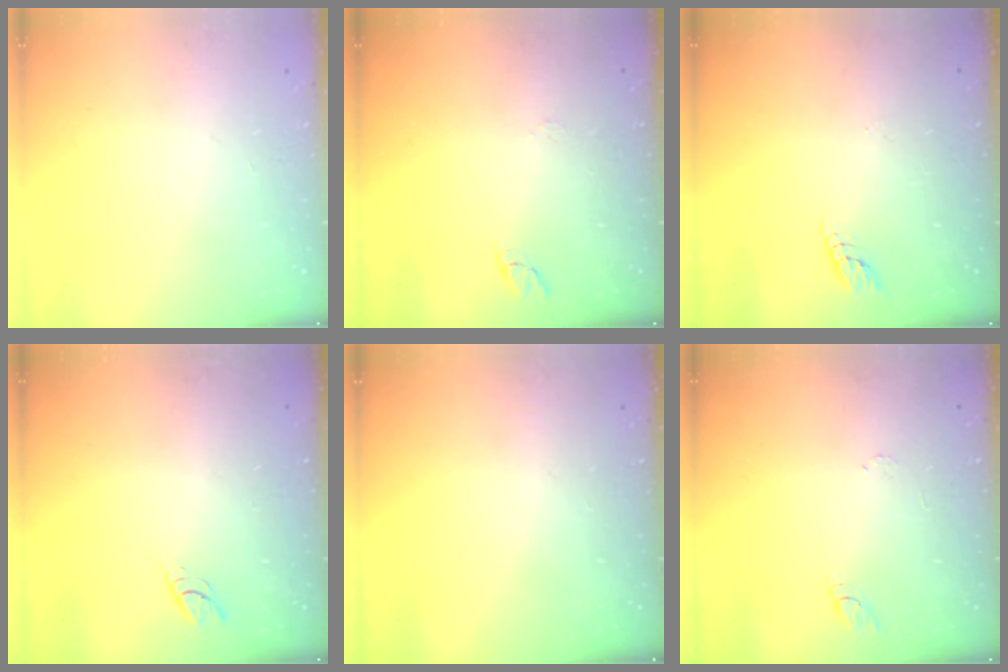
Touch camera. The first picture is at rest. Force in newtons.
{"total": 6.6, "press": 6.6, "slide": 0.5}
{"total": 3.6, "press": 3.6, "slide": 0.3}
{"total": 3.7, "press": 3.6, "slide": 0.5}
{"total": 0.0}
{"total": 5.5, "press": 5.4, "slide": 0.5}